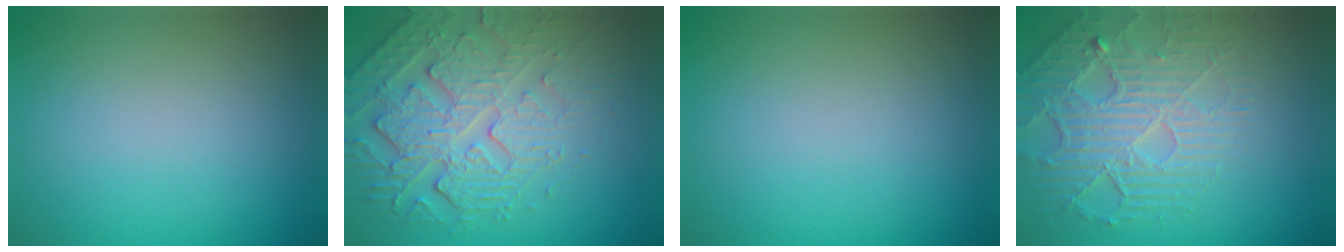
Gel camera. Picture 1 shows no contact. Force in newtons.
{"total": 5.5, "press": 4.8, "slide": 2.6}
{"total": 0.0}
{"total": 4.8, "press": 4.3, "slide": 2.1}